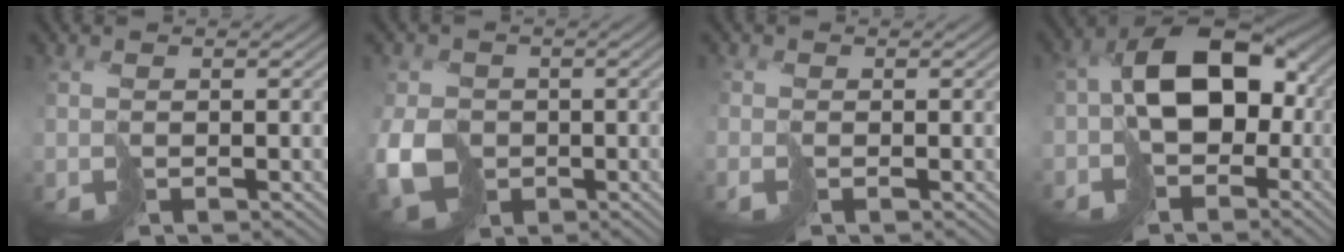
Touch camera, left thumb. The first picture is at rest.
{"total": 7.0, "force": [-2.0, 5.8, 3.4], "torque": [-0.092, -0.020, -0.047]}
{"total": 0.9, "force": [-0.6, 0.5, 0.3], "torque": [-0.010, -0.003, -0.015]}
{"total": 11.6, "force": [-2.1, 7.7, 8.4], "torque": [-0.148, -0.001, -0.044]}